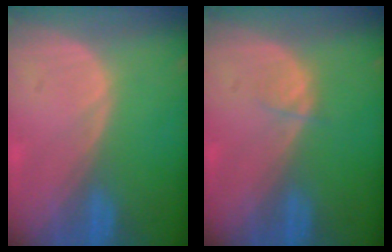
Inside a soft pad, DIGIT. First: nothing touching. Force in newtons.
{"total": 1.2, "press": 1.2, "slide": 0.2}